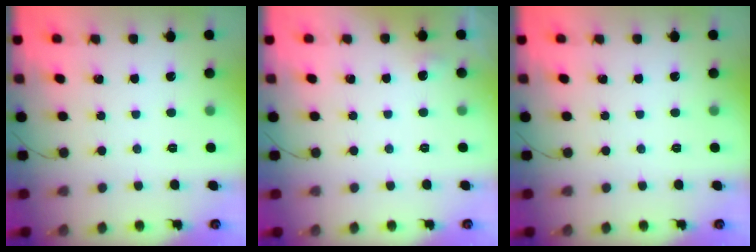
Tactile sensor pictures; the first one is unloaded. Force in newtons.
{"total": 3.6, "press": 3.3, "slide": 1.5}
{"total": 0.0}